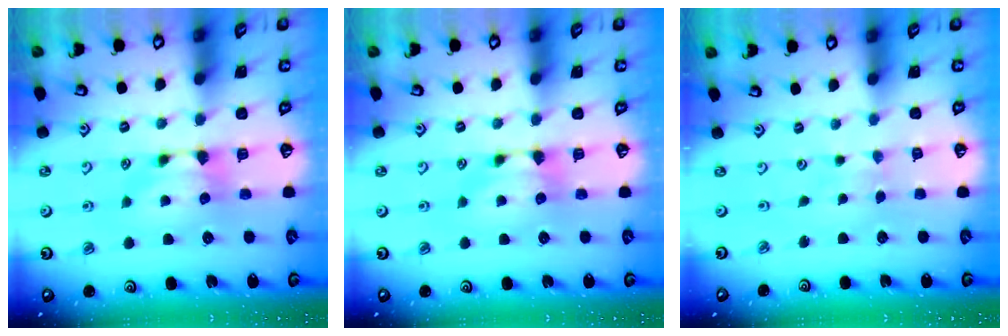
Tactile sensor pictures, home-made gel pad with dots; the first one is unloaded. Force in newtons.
{"total": 0.0}
{"total": 2.1, "press": 2.1, "slide": 0.1}